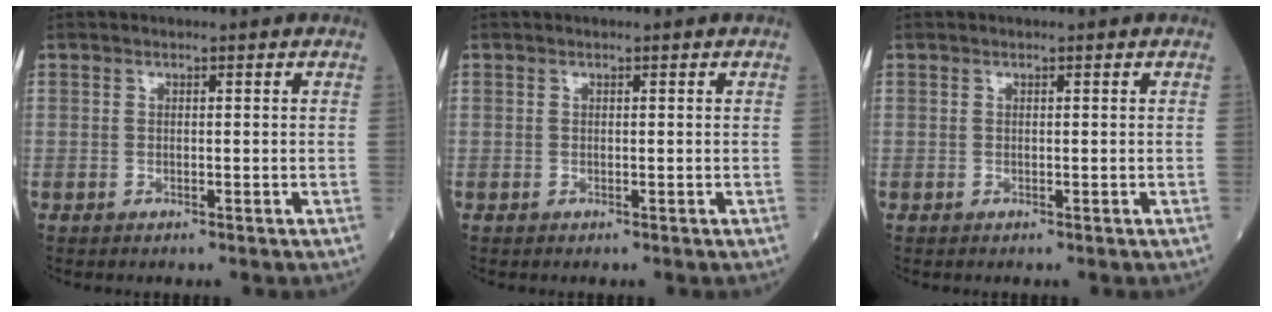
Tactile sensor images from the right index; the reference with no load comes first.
{"total": 0.0}
{"total": 0.0}